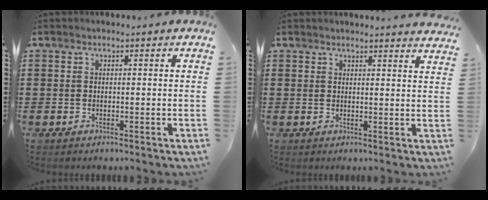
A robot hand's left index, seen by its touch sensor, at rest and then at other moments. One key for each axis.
{"total": 2.2, "fx": 2.2, "fy": -0.2, "fz": 0.3, "tx": -0.005, "ty": -0.008, "tz": 0.040}